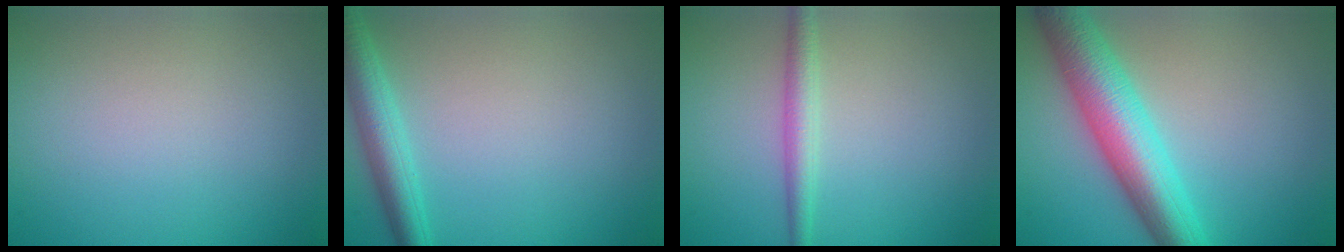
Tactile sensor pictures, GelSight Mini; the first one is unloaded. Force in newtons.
{"total": 3.6, "press": 3.6, "slide": 0.1}
{"total": 2.2, "press": 2.2, "slide": 0.0}
{"total": 7.7, "press": 7.7, "slide": 0.1}